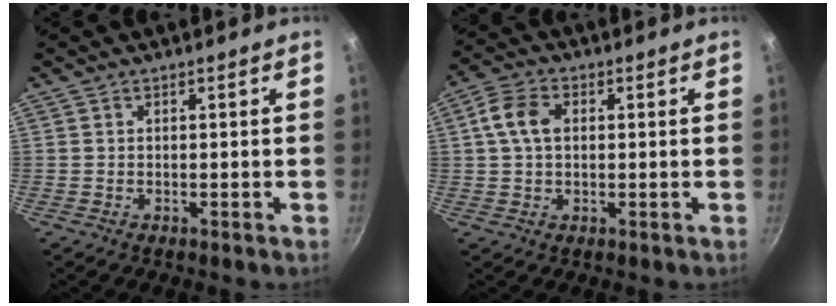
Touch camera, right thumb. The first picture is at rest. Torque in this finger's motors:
{"motor_torque": [-0.65, 0.92, 0.24, -0.16, 0.07]}